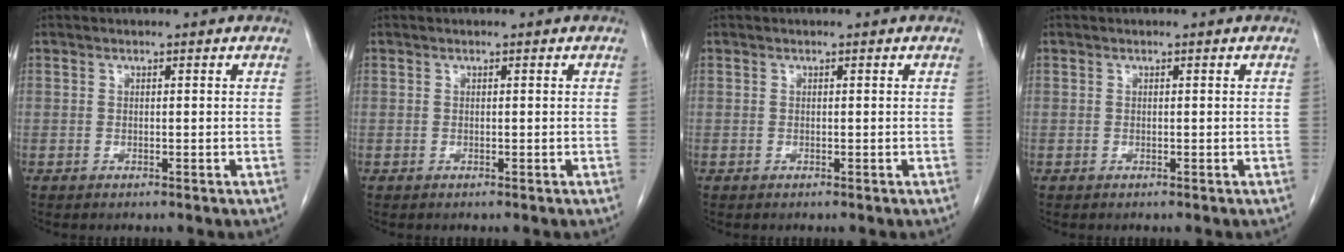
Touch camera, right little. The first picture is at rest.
{"total": 0.0}
{"total": 0.0}
{"total": 0.0}